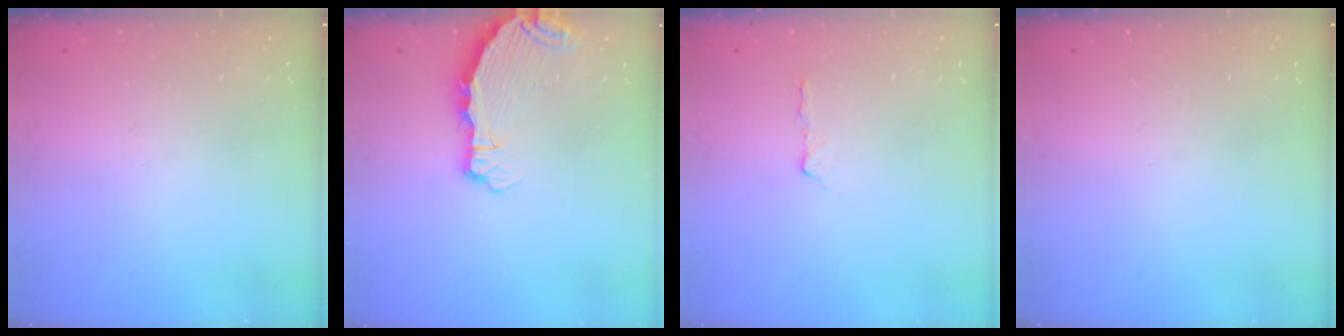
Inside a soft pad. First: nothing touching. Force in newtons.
{"total": 4.9, "press": 4.5, "slide": 1.7}
{"total": 3.1, "press": 3.0, "slide": 0.9}
{"total": 0.0}